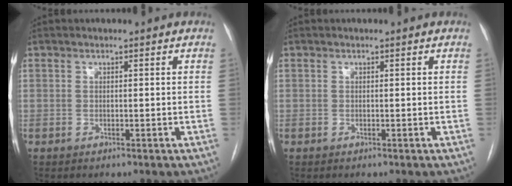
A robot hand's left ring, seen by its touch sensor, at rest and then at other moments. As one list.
[{"total": 0.0}]